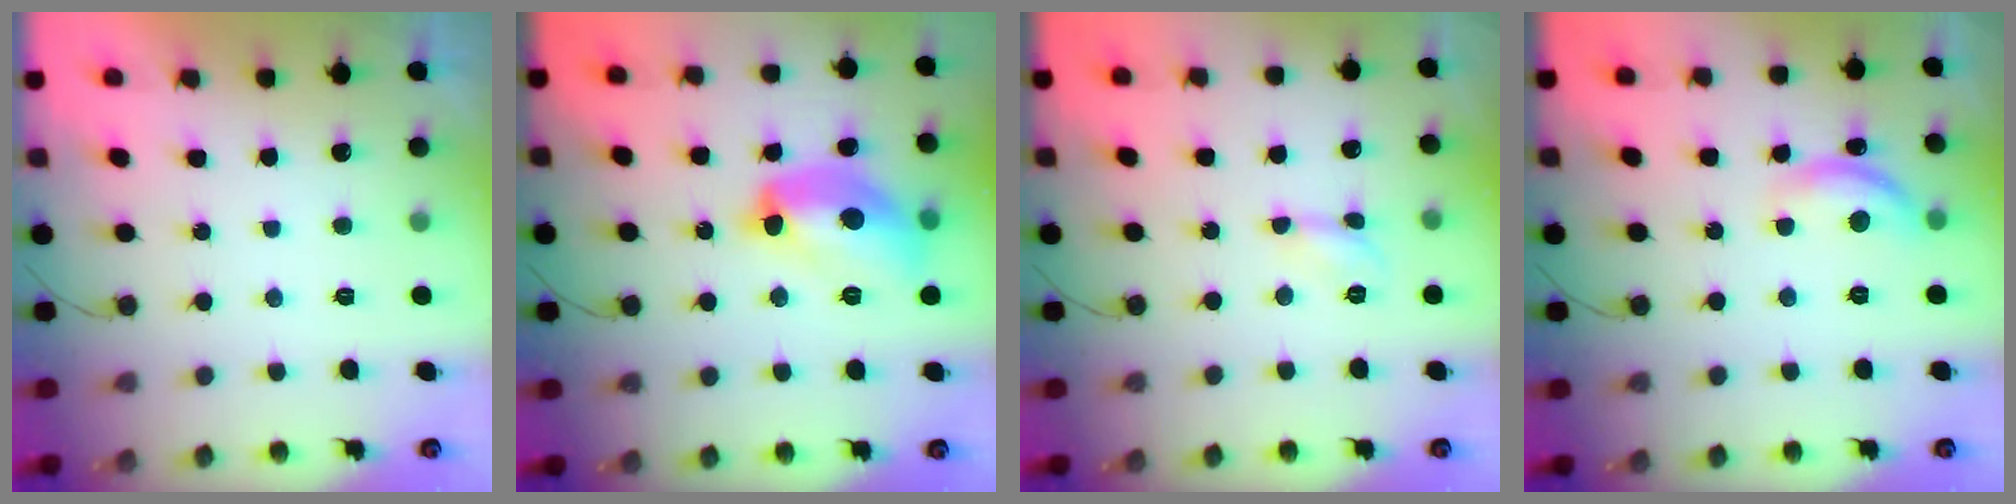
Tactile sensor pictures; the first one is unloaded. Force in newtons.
{"total": 14.2, "press": 14.1, "slide": 0.8}
{"total": 4.3, "press": 4.2, "slide": 0.3}
{"total": 10.5, "press": 10.5, "slide": 0.7}